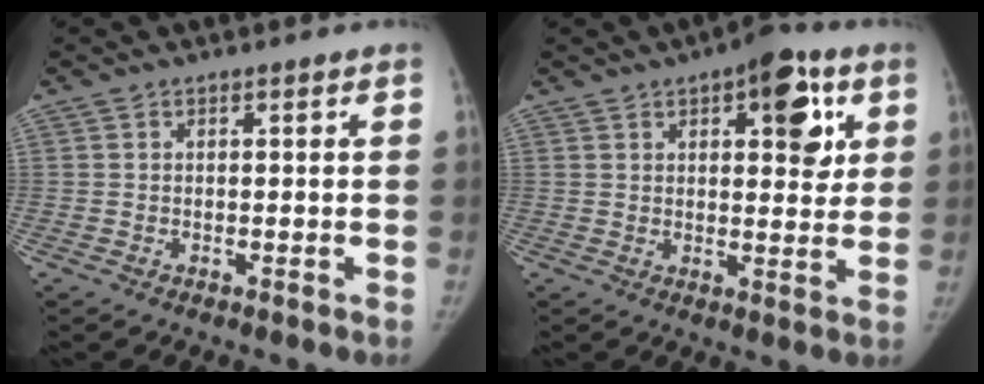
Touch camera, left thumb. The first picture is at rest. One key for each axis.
{"total": 11.3, "fx": 4.6, "fy": 5.1, "fz": 8.9, "tx": -0.076, "ty": -0.010, "tz": 0.055}